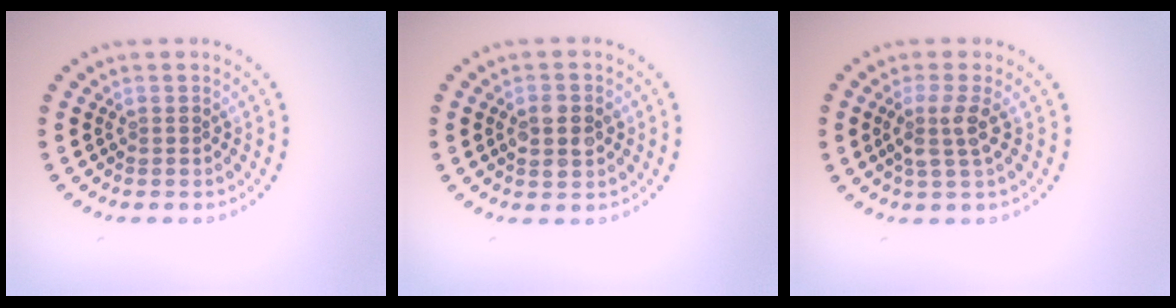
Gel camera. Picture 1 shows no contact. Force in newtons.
{"total": 2.7, "press": 2.7, "slide": 0.2}
{"total": 2.2, "press": 1.8, "slide": 1.3}